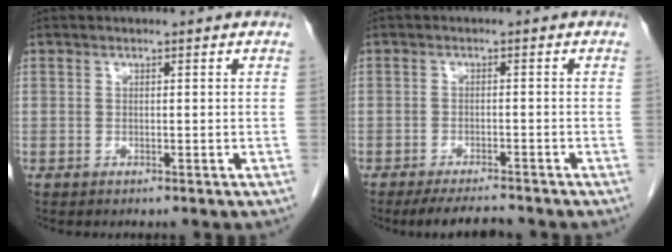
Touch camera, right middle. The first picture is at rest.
{"total": 5.0, "force": [-4.6, 0.5, 1.9], "torque": [-0.031, -0.015, -0.076]}